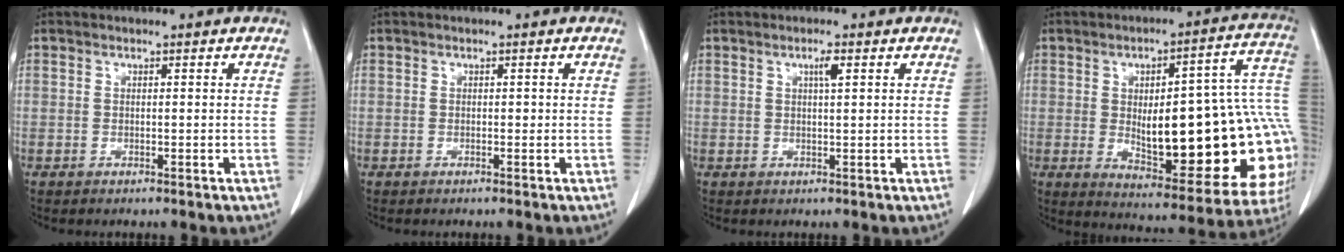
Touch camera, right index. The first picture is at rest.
{"total": 0.0}
{"total": 1.8, "force": [0.8, 0.1, 1.6], "torque": [-0.029, 0.000, 0.013]}
{"total": 27.1, "force": [-1.9, 7.5, 26.0], "torque": [-0.264, 0.032, -0.004]}